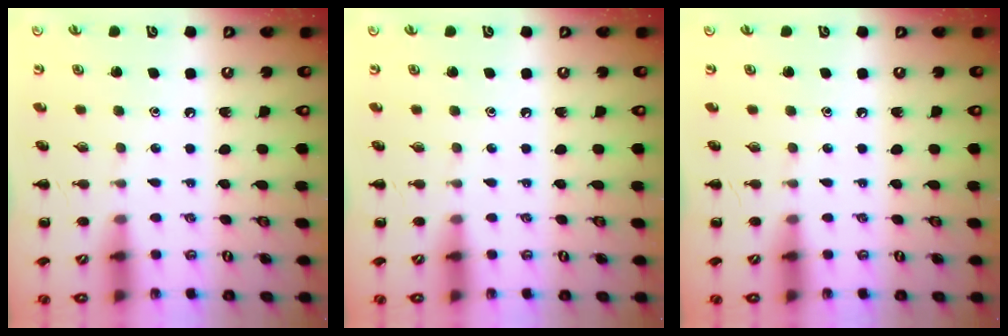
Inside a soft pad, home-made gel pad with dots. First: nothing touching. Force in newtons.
{"total": 0.0}
{"total": 0.0}